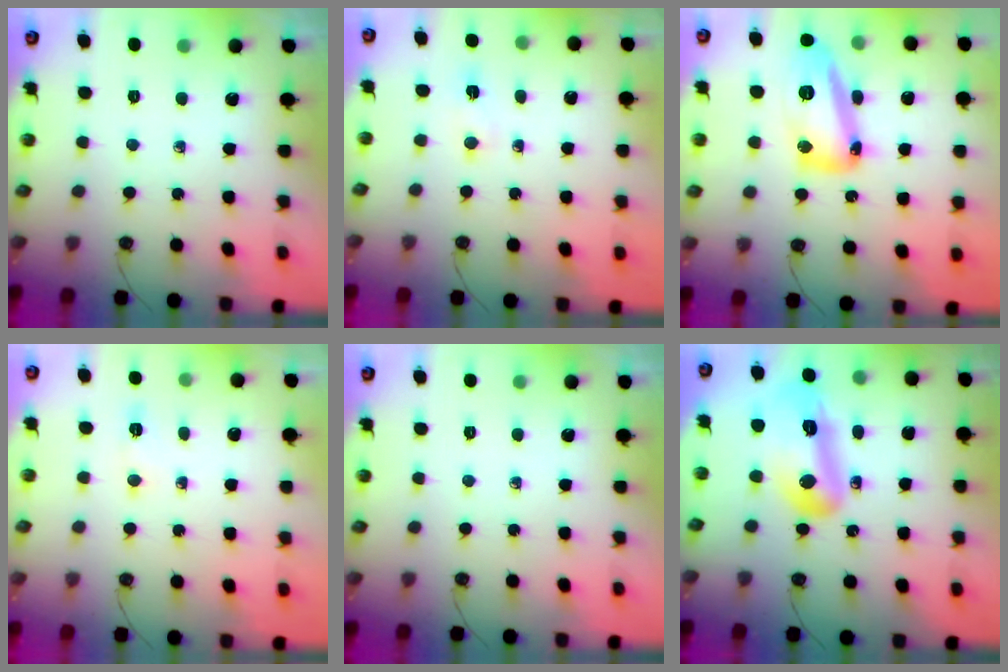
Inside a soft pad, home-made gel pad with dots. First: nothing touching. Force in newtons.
{"total": 8.3, "press": 2.8, "slide": 7.9}
{"total": 15.9, "press": 15.8, "slide": 1.4}
{"total": 4.6, "press": 3.9, "slide": 2.6}
{"total": 0.0}
{"total": 13.8, "press": 13.7, "slide": 1.8}